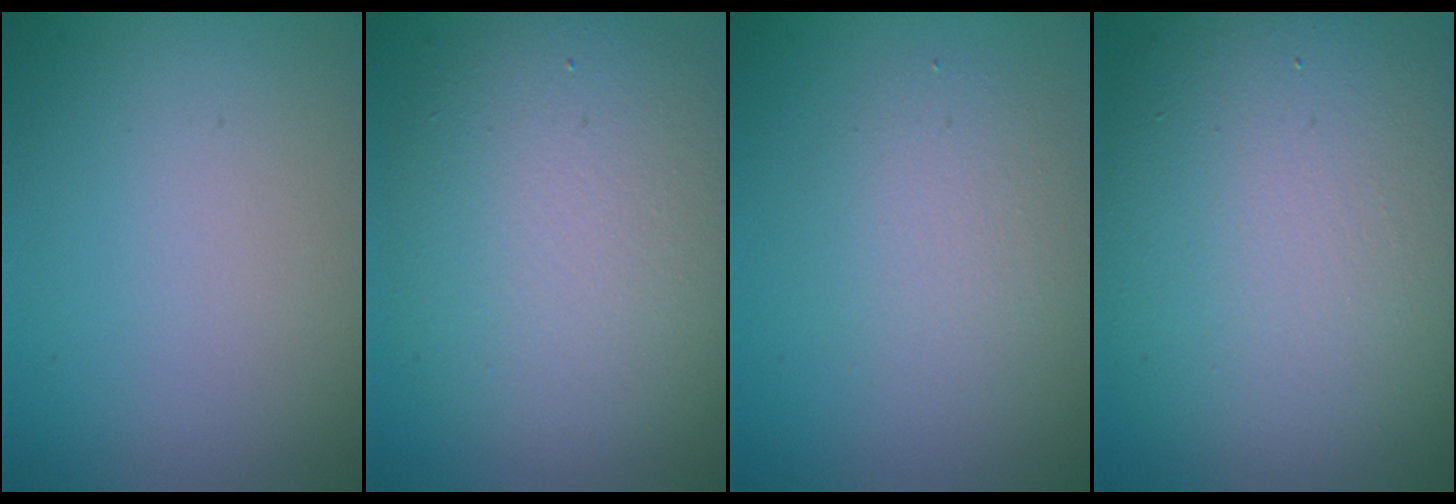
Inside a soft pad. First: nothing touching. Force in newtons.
{"total": 8.5, "press": 8.4, "slide": 0.9}
{"total": 2.7, "press": 2.7, "slide": 0.3}
{"total": 13.0, "press": 12.9, "slide": 1.0}